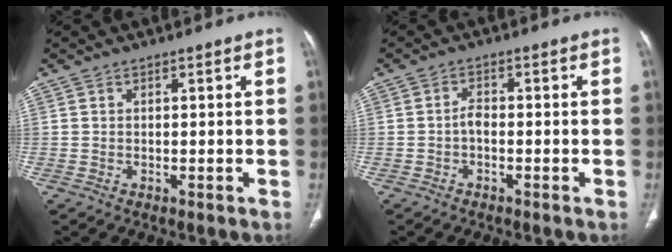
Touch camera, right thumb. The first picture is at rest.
{"total": 1.8, "force": [-0.6, 0.9, 1.4], "torque": [-0.020, 0.009, -0.016]}